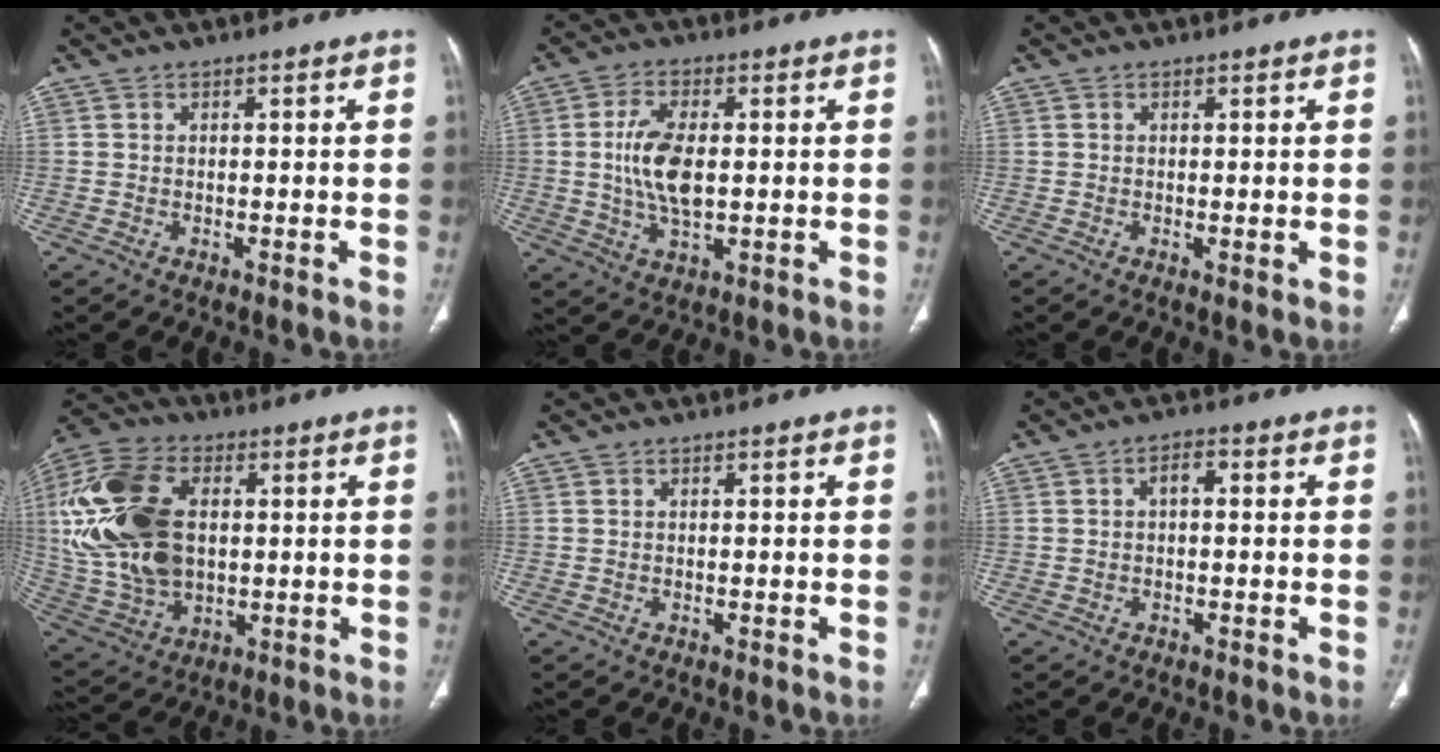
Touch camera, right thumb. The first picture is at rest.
{"total": 9.0, "force": [0.3, 4.4, 7.9], "torque": [-0.163, -0.003, 0.009]}
{"total": 0.9, "force": [0.0, 0.3, 0.9], "torque": [-0.019, -0.006, 0.000]}
{"total": 22.7, "force": [2.7, 14.5, 17.2], "torque": [-0.367, -0.001, 0.059]}
{"total": 0.0}
{"total": 3.8, "force": [0.1, 2.2, 3.1], "torque": [-0.037, 0.015, -0.008]}